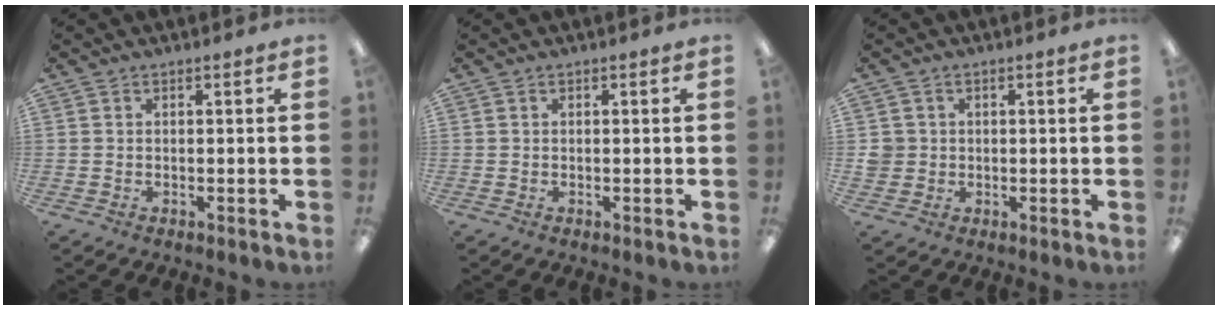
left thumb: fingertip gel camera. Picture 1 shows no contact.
{"total": 0.0}
{"total": 2.8, "force": [0.1, 2.8, 0.3], "torque": [-0.013, 0.004, 0.001]}